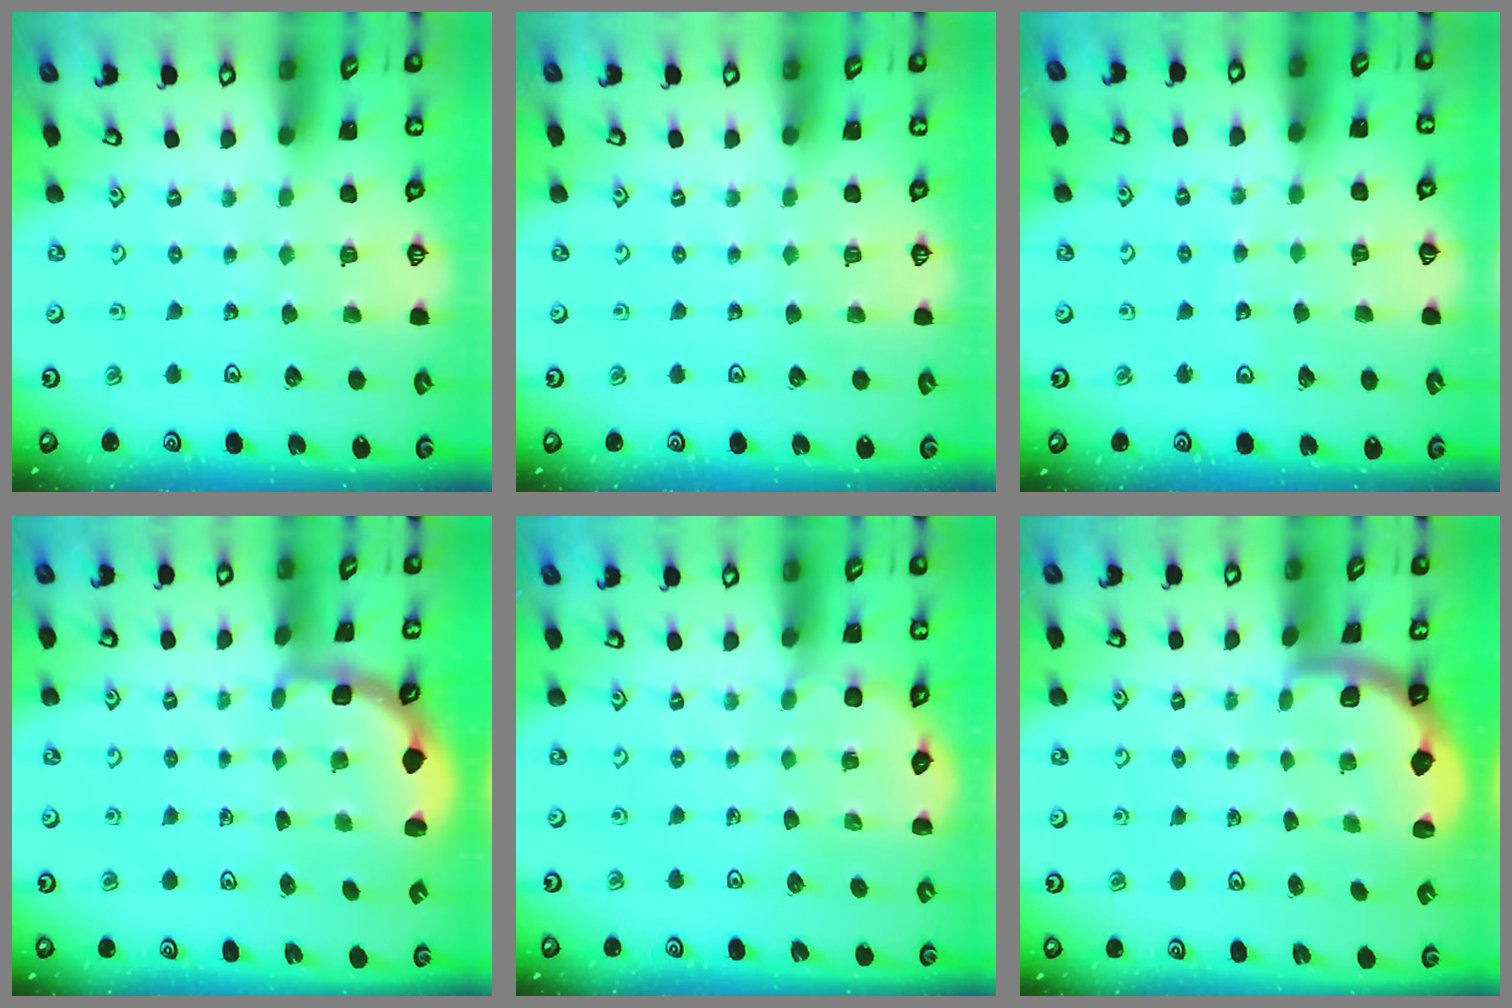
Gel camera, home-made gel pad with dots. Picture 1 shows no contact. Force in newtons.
{"total": 0.0}
{"total": 4.4, "press": 4.4, "slide": 0.4}
{"total": 2.5, "press": 1.9, "slide": 1.6}
{"total": 4.1, "press": 4.1, "slide": 0.6}
{"total": 1.9, "press": 1.8, "slide": 0.5}